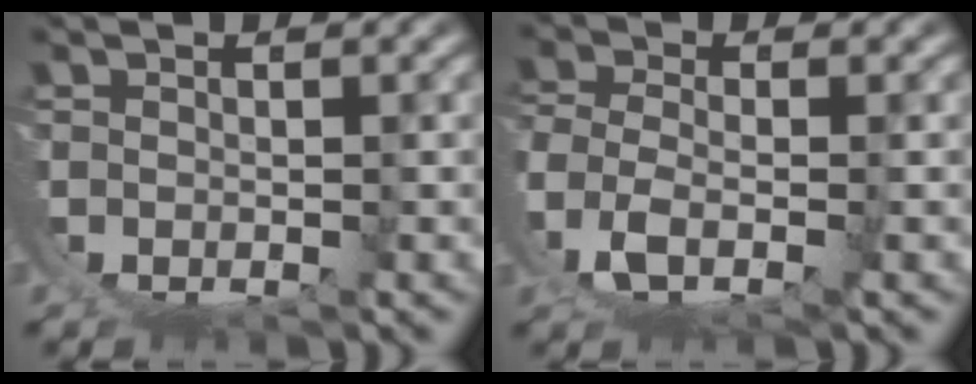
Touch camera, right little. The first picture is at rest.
{"total": 4.9, "force": [1.5, 3.1, 3.5], "torque": [-0.102, -0.027, 0.037]}